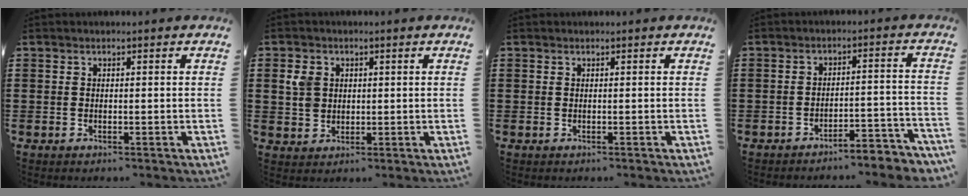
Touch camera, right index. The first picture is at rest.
{"total": 3.6, "force": [1.0, 3.0, 1.7], "torque": [-0.046, 0.013, 0.016]}
{"total": 0.0}
{"total": 4.0, "force": [-3.8, 0.0, 1.1], "torque": [-0.022, -0.001, -0.080]}